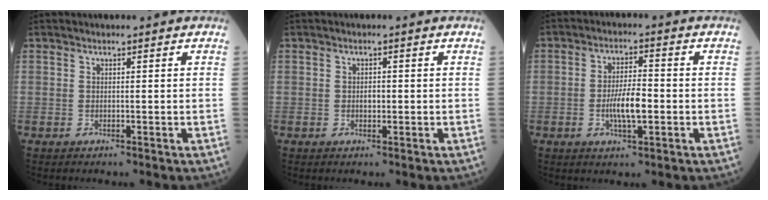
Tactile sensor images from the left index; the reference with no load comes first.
{"total": 0.9, "force": [-0.3, 0.6, 0.7], "torque": [-0.009, -0.002, -0.006]}
{"total": 5.6, "force": [-1.5, 1.3, 5.2], "torque": [-0.102, -0.003, -0.029]}